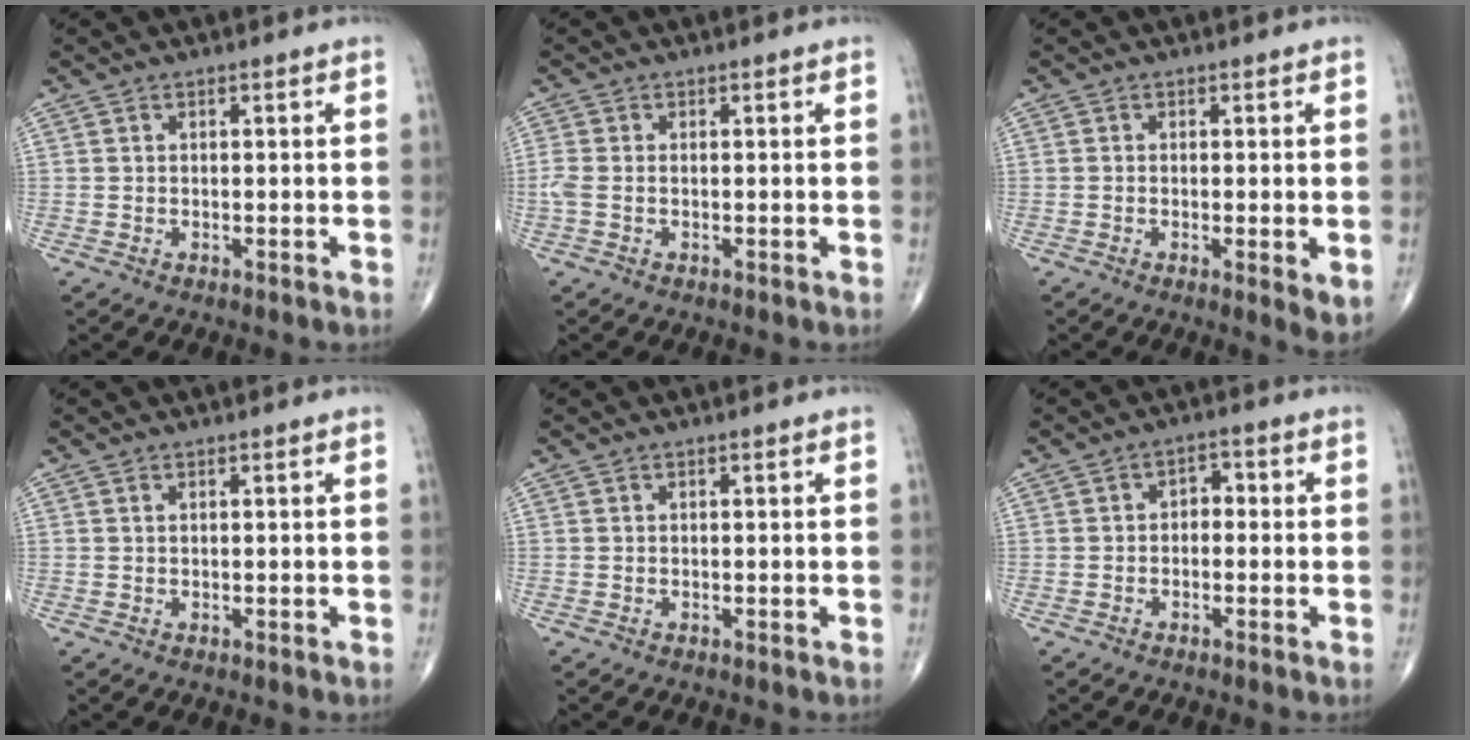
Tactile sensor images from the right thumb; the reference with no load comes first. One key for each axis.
{"total": 2.3, "fx": -0.3, "fy": 1.3, "fz": 1.8, "tx": -0.058, "ty": 0.004, "tz": -0.007}
{"total": 3.7, "fx": -0.6, "fy": 0.8, "fz": 3.5, "tx": -0.058, "ty": -0.013, "tz": -0.012}
{"total": 0.0}
{"total": 0.0}
{"total": 2.7, "fx": -0.3, "fy": 2.0, "fz": 1.9, "tx": -0.008, "ty": 0.012, "tz": -0.016}